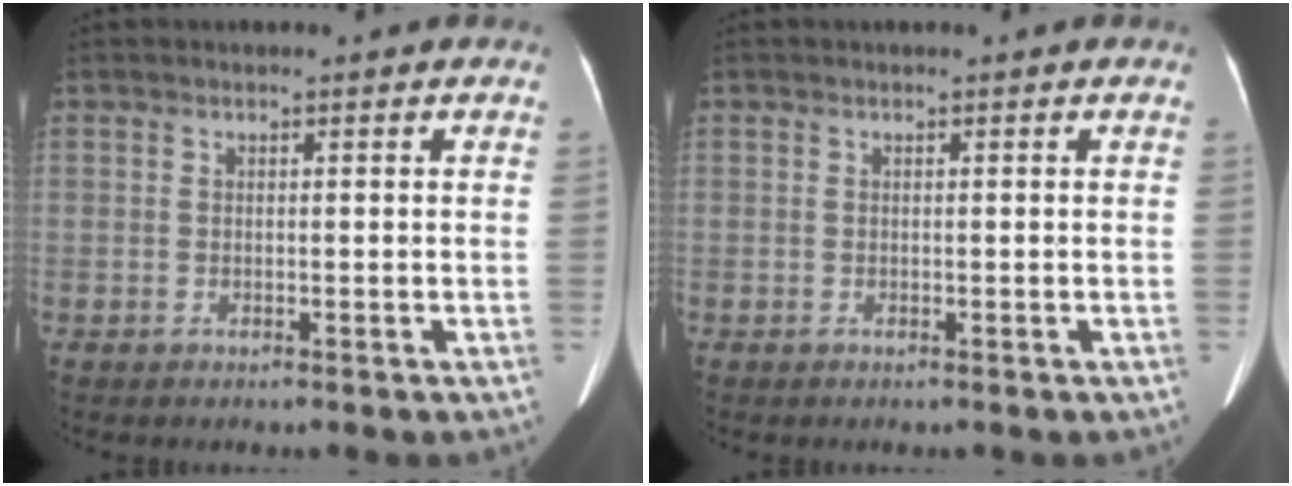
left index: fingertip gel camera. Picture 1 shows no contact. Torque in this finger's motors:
{"motor_torque": [-0.07, -0.09, 0.01, -0.01]}